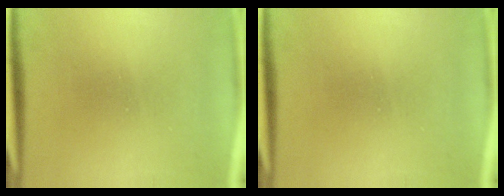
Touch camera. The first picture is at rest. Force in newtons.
{"total": 0.0}